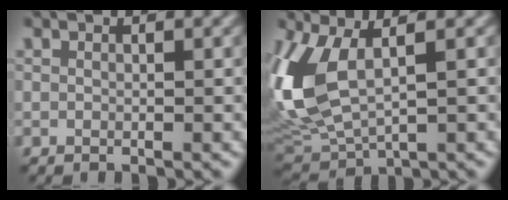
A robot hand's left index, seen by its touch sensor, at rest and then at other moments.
{"total": 9.4, "force": [1.2, 4.7, 8.1], "torque": [-0.212, -0.003, 0.027]}